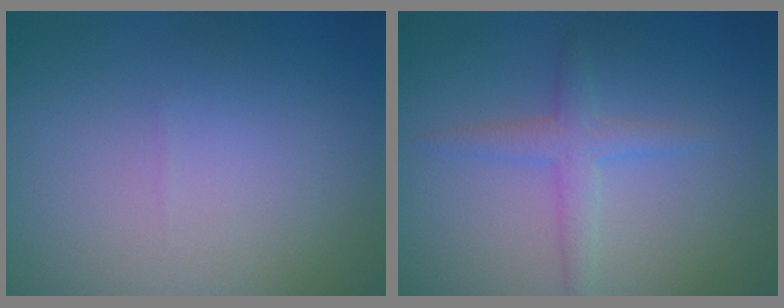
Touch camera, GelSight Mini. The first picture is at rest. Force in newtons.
{"total": 2.0, "press": 2.0, "slide": 0.1}